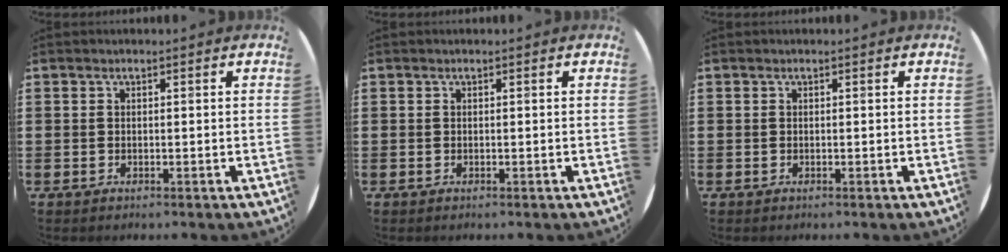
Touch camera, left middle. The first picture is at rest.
{"total": 0.0}
{"total": 0.0}